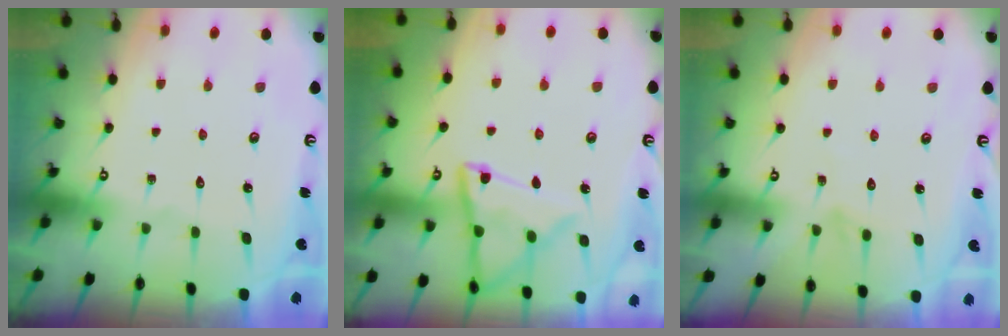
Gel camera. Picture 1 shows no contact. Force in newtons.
{"total": 13.1, "press": 13.0, "slide": 1.4}
{"total": 1.7, "press": 1.7, "slide": 0.2}